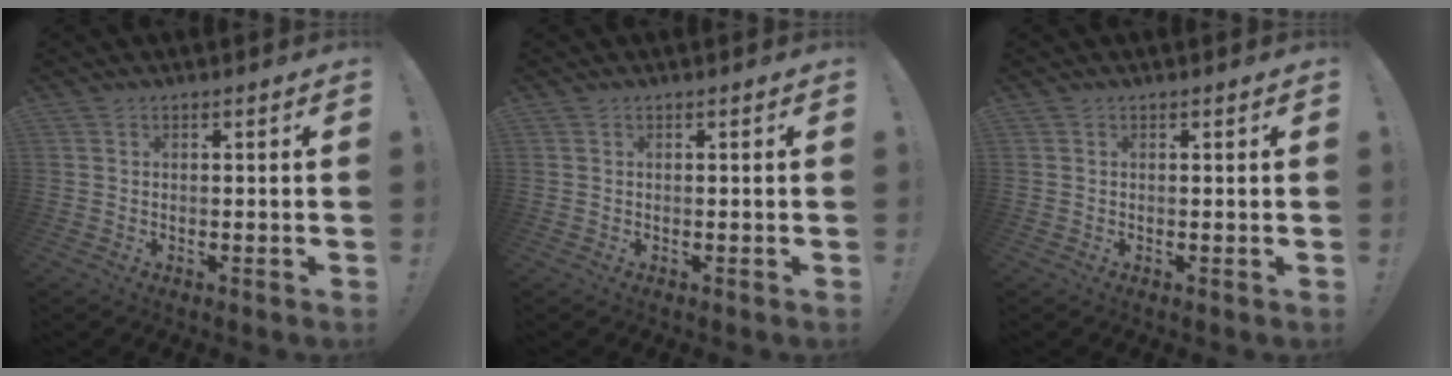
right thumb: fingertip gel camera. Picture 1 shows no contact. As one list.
[{"total": 0.0}, {"total": 0.0}]